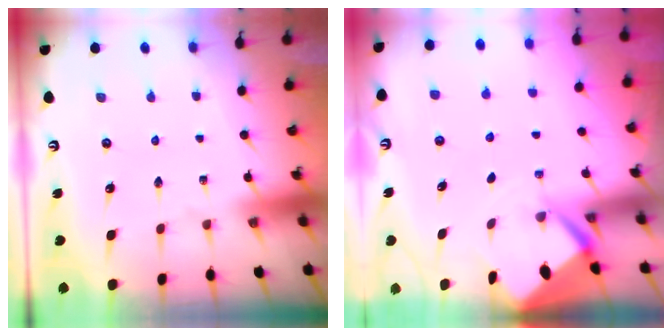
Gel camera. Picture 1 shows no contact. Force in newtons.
{"total": 3.0, "press": 3.0, "slide": 0.2}